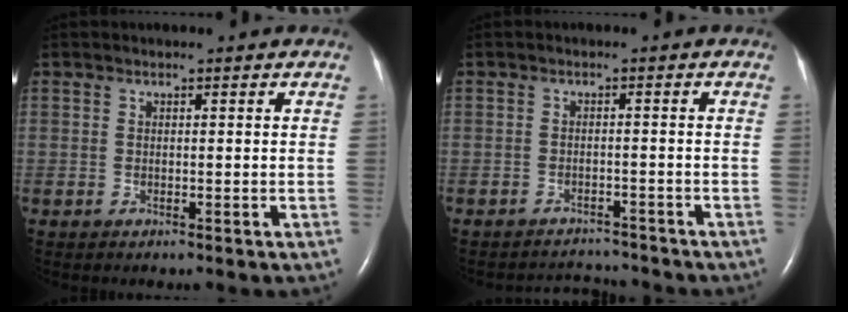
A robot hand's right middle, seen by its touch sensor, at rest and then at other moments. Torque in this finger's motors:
{"motor_torque": [-0.09, -0.04, -0.06, -0.01]}